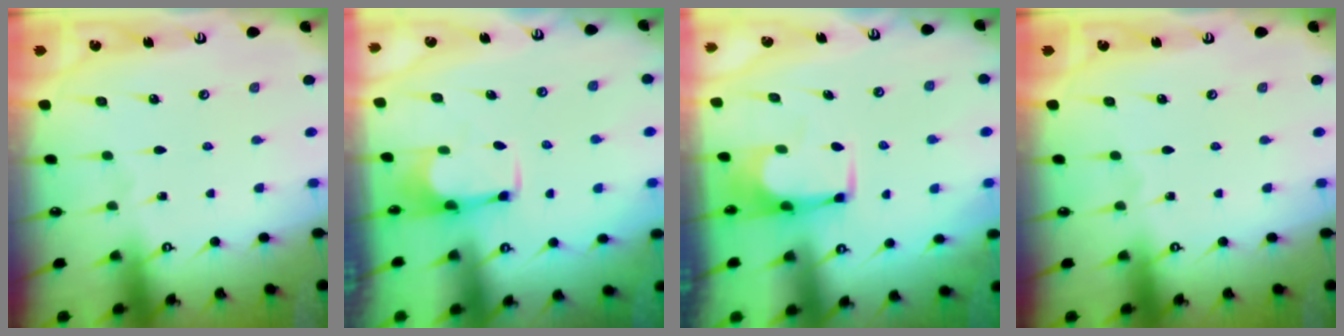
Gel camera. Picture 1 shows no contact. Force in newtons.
{"total": 2.8, "press": 2.6, "slide": 1.1}
{"total": 1.5, "press": 1.5, "slide": 0.3}
{"total": 0.0}